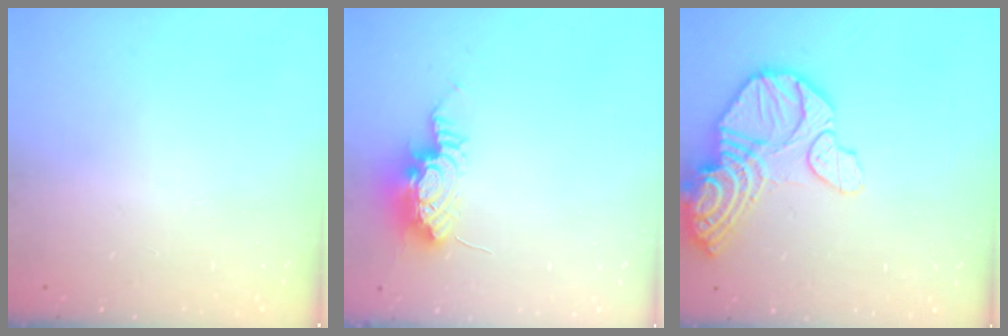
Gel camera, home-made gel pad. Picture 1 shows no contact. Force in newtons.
{"total": 8.6, "press": 8.5, "slide": 0.7}
{"total": 22.6, "press": 19.8, "slide": 11.0}